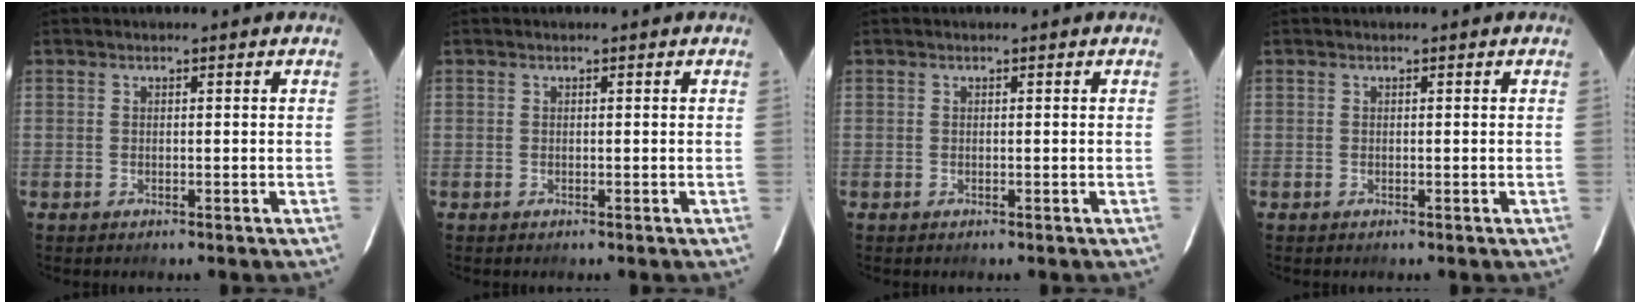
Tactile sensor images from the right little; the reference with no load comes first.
{"total": 0.0}
{"total": 0.0}
{"total": 0.0}